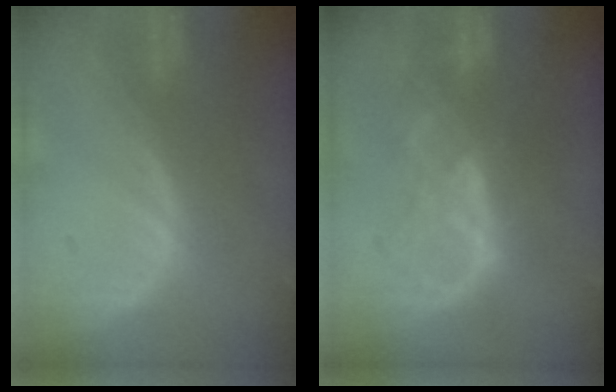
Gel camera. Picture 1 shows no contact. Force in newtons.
{"total": 6.5, "press": 6.5, "slide": 0.5}